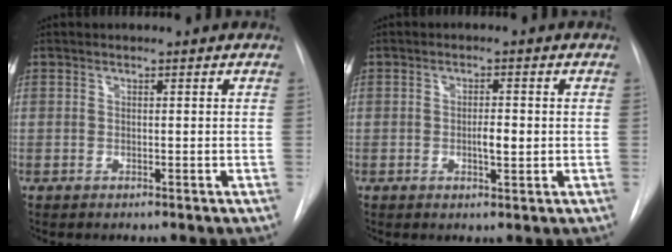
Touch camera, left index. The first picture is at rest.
{"total": 2.9, "force": [-1.4, 0.6, 2.5], "torque": [-0.042, -0.005, -0.018]}